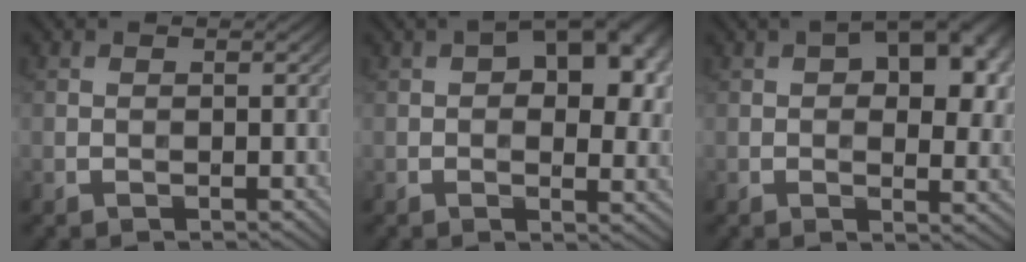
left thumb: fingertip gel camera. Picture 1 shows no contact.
{"total": 12.5, "force": [3.8, 6.8, 9.8], "torque": [-0.124, 0.014, 0.042]}
{"total": 13.0, "force": [4.3, 6.8, 10.2], "torque": [-0.134, 0.015, 0.051]}